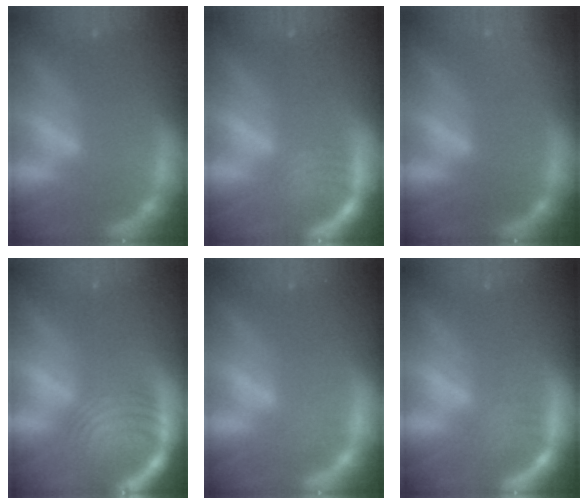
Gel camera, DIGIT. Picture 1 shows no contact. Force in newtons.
{"total": 5.0}
{"total": 2.4}
{"total": 10.0}
{"total": 1.4}
{"total": 3.5}